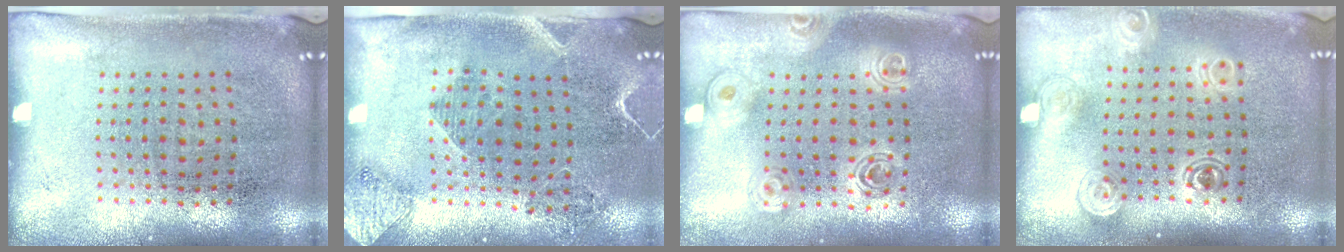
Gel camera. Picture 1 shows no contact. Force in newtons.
{"total": 1.9, "press": 1.7, "slide": 0.9}
{"total": 1.7, "press": 1.4, "slide": 0.8}
{"total": 1.5, "press": 1.3, "slide": 0.9}